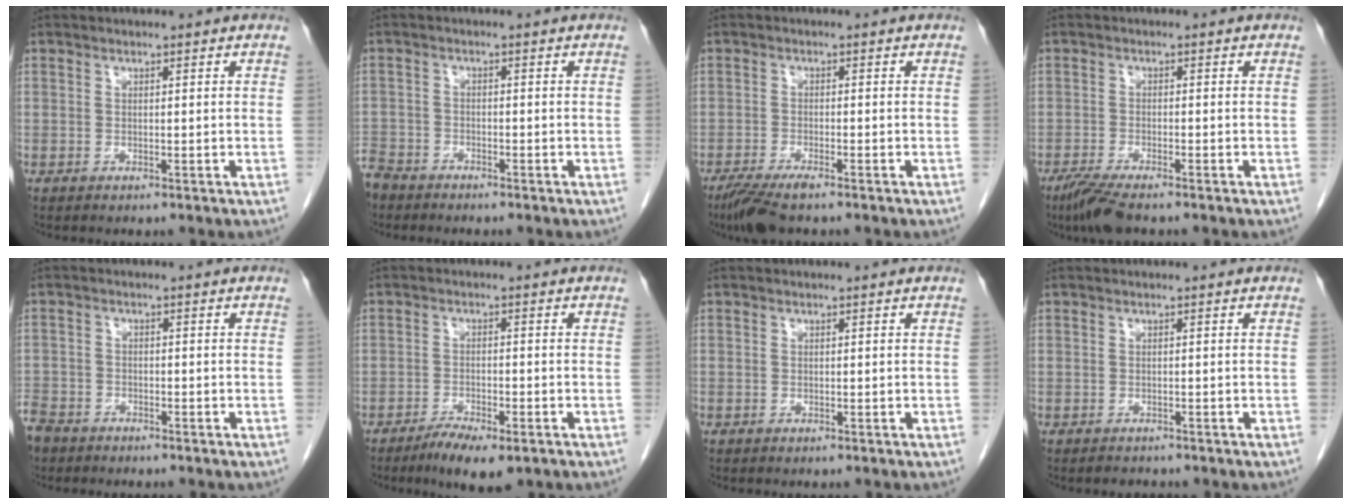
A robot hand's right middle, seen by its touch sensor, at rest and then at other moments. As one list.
[{"total": 6.0, "force": [-5.2, 2.8, 1.0], "torque": [-0.028, -0.009, -0.099]}, {"total": 5.2, "force": [-3.9, 0.8, 3.3], "torque": [-0.061, -0.012, -0.069]}, {"total": 6.1, "force": [-4.8, 0.5, 3.8], "torque": [-0.073, -0.018, -0.089]}, {"total": 6.9, "force": [-5.5, 3.8, 1.7], "torque": [-0.052, -0.007, -0.101]}, {"total": 5.9, "force": [-4.0, 1.5, 4.1], "torque": [-0.067, -0.008, -0.062]}, {"total": 0.0}, {"total": 1.2, "force": [-1.1, 0.5, 0.1], "torque": [-0.004, -0.001, -0.016]}]